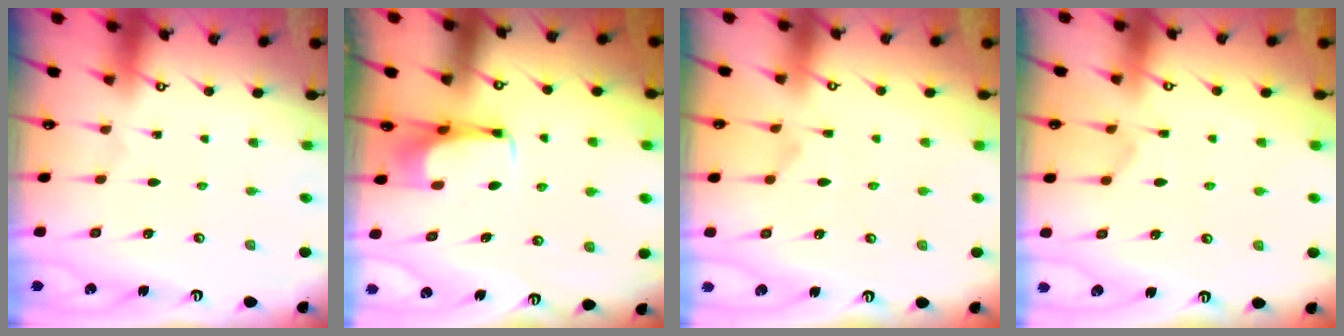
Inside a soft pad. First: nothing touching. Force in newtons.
{"total": 3.2, "press": 3.2, "slide": 0.4}
{"total": 3.7, "press": 3.5, "slide": 1.2}
{"total": 2.3, "press": 1.9, "slide": 1.3}